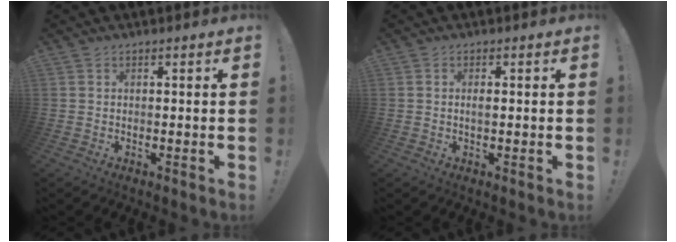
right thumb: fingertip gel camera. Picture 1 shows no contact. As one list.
[{"total": 1.2, "force": [-0.2, 0.2, 1.1], "torque": [-0.020, 0.000, -0.005]}]